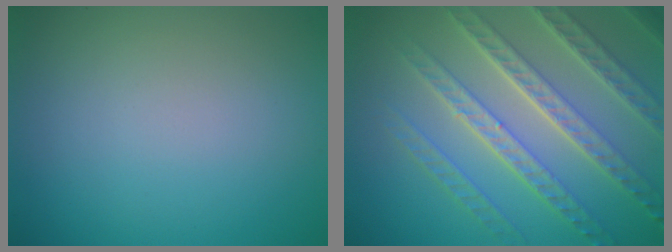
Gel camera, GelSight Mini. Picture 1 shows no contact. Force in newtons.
{"total": 7.9, "press": 5.7, "slide": 5.5}